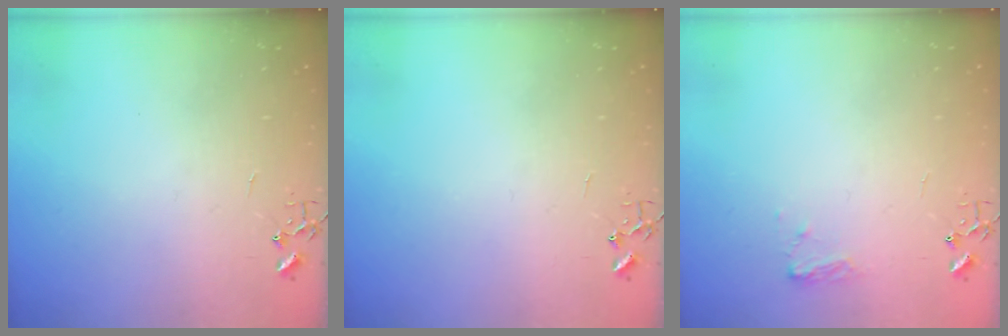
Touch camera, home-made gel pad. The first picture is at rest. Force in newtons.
{"total": 0.0}
{"total": 7.2, "press": 7.2, "slide": 0.5}